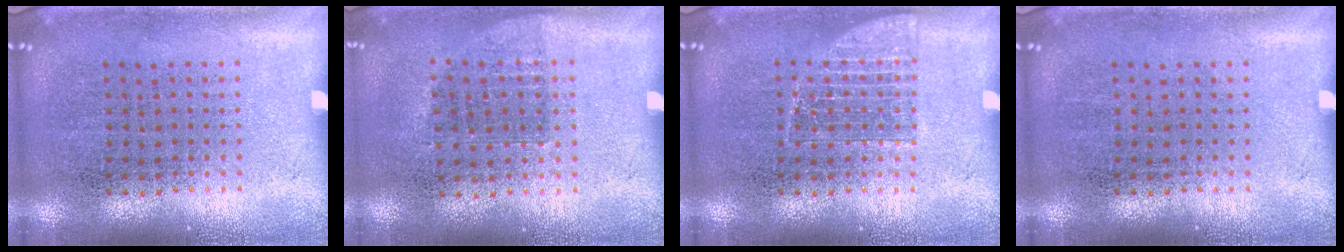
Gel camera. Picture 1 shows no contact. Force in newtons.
{"total": 0.7, "press": 0.7, "slide": 0.3}
{"total": 1.8, "press": 1.7, "slide": 0.5}
{"total": 0.0}